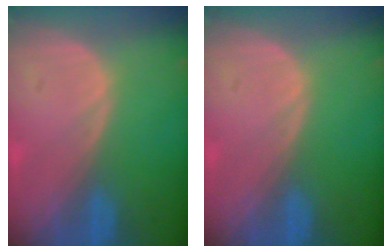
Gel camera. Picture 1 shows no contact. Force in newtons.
{"total": 0.0}